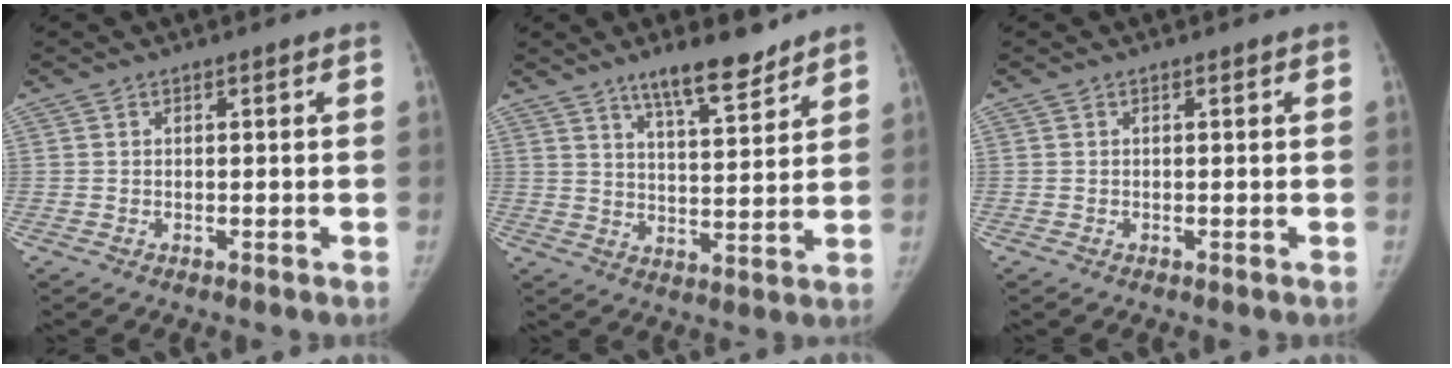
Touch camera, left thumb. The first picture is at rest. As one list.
[{"total": 10.0, "force": [7.6, 2.3, 6.0], "torque": [-0.079, -0.052, 0.128]}, {"total": 0.0}]